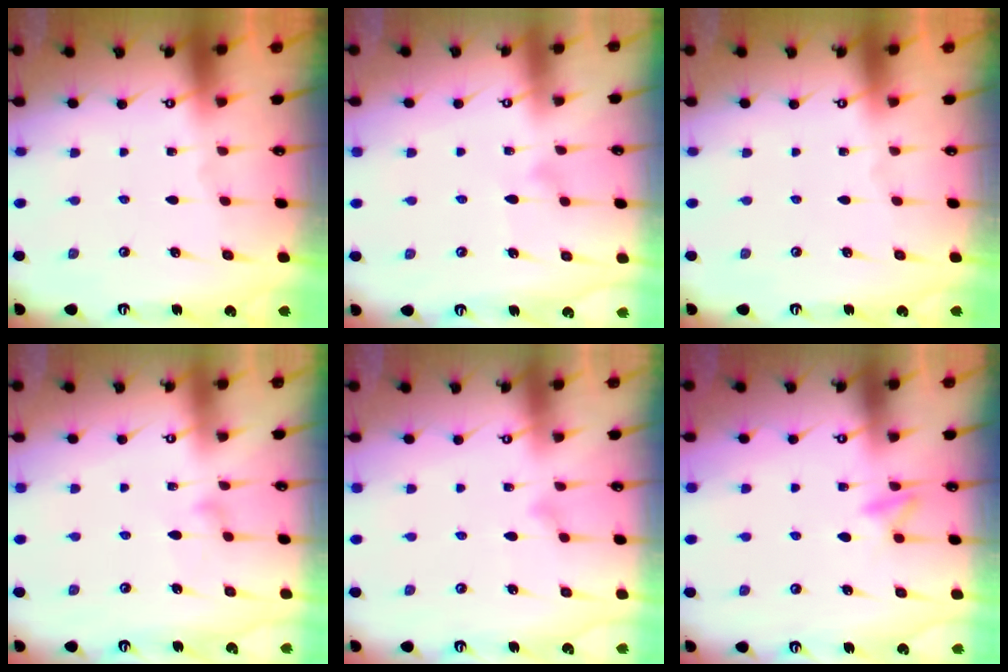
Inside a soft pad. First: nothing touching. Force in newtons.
{"total": 6.0, "press": 6.0, "slide": 0.3}
{"total": 0.0}
{"total": 7.0, "press": 7.0, "slide": 0.4}
{"total": 8.5, "press": 8.5, "slide": 0.5}
{"total": 8.7, "press": 8.6, "slide": 1.1}